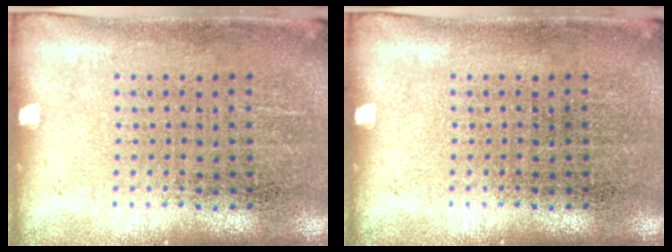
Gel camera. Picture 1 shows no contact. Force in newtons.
{"total": 0.0}